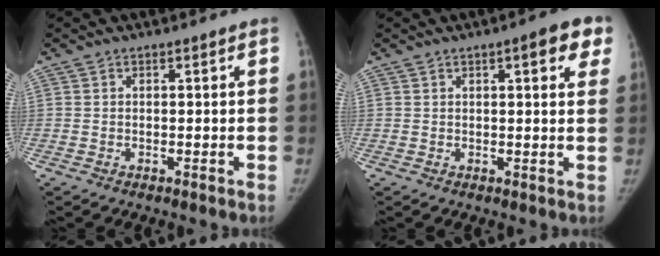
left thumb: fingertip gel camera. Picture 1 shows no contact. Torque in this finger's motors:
{"motor_torque": [-0.03, -0.01, 0.19, 0.32, 0.03]}